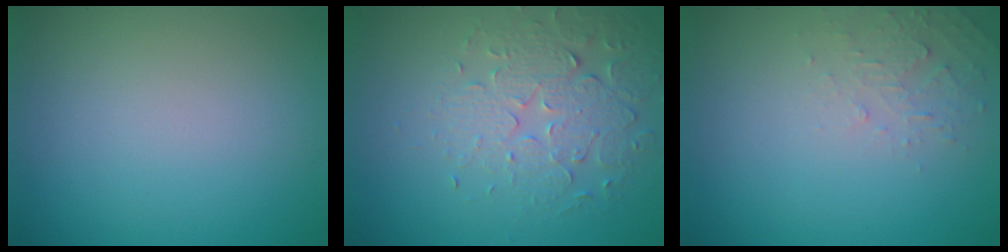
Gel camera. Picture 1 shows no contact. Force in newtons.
{"total": 4.0, "press": 3.5, "slide": 1.8}
{"total": 1.7, "press": 1.7, "slide": 0.2}